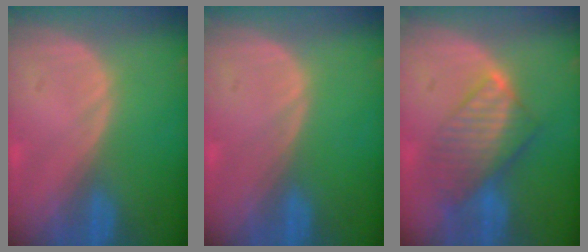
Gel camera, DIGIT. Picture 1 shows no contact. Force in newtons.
{"total": 0.0}
{"total": 8.3, "press": 7.1, "slide": 4.1}